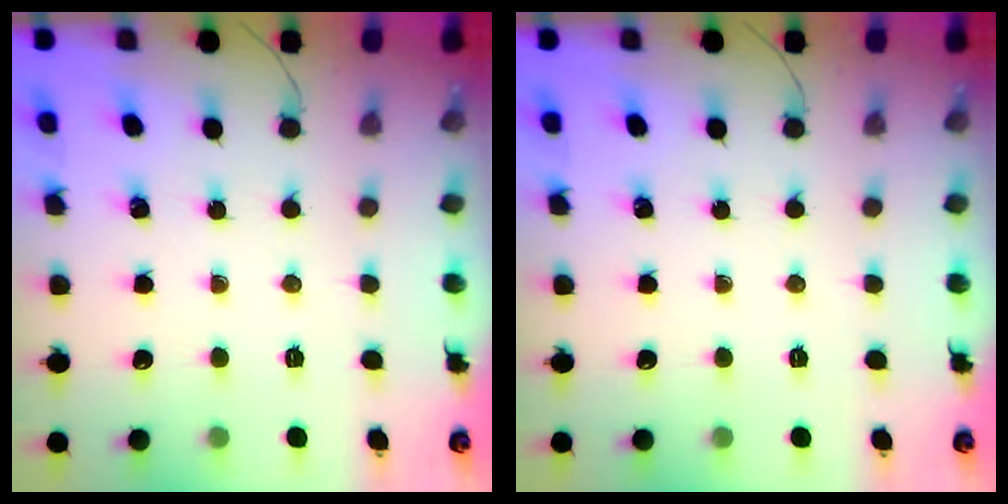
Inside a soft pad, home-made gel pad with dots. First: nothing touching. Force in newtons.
{"total": 0.0}